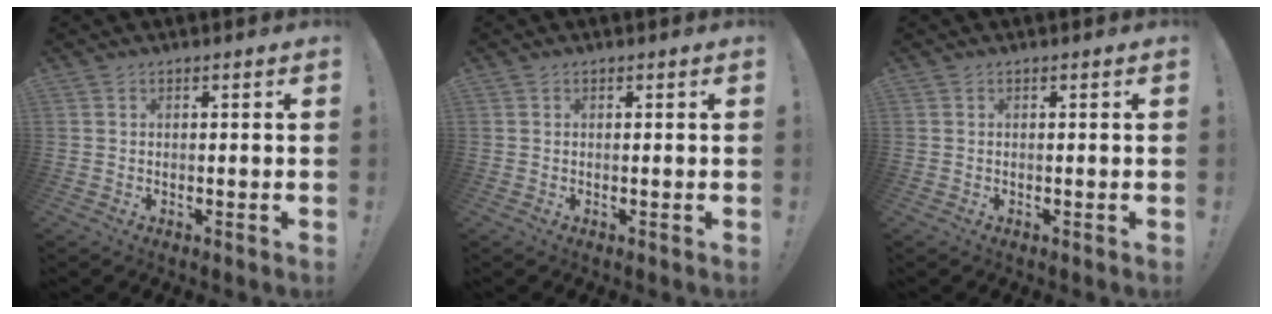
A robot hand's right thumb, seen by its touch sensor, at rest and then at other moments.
{"total": 0.0}
{"total": 0.0}